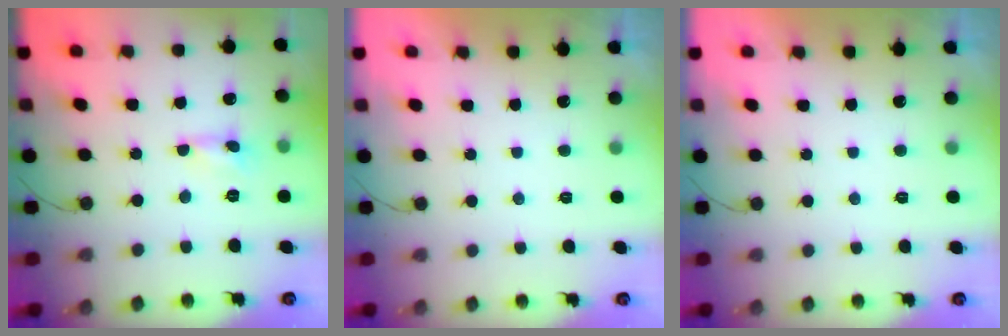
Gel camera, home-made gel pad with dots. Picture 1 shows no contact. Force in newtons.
{"total": 0.0}
{"total": 0.0}